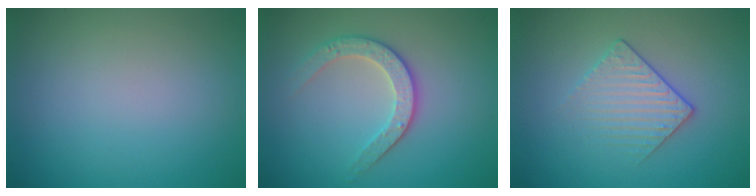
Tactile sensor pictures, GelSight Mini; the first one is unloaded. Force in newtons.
{"total": 2.9, "press": 2.7, "slide": 1.1}
{"total": 2.1, "press": 1.8, "slide": 1.1}